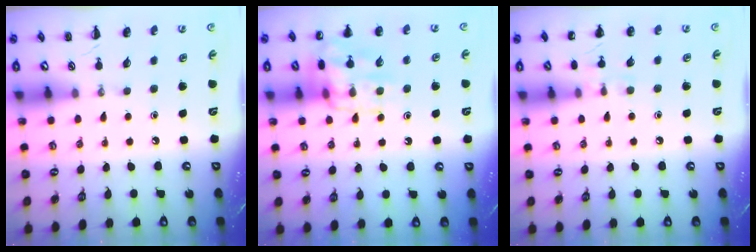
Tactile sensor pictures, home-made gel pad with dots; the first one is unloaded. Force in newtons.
{"total": 13.3, "press": 13.3, "slide": 1.3}
{"total": 6.8, "press": 6.5, "slide": 2.0}